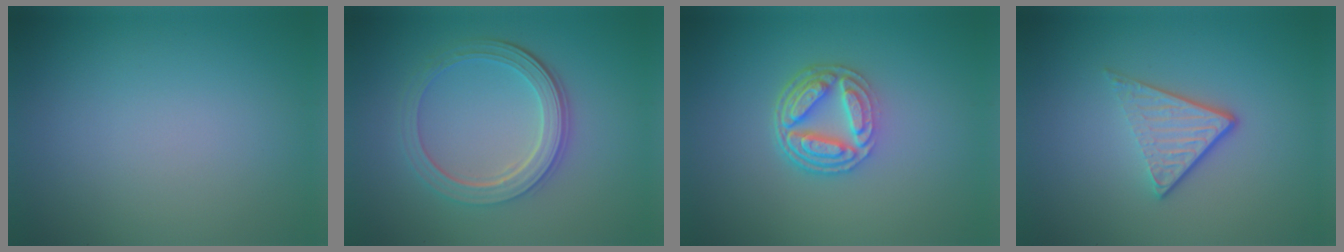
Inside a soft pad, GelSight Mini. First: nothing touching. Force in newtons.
{"total": 4.7, "press": 3.6, "slide": 2.9}
{"total": 5.0, "press": 3.7, "slide": 3.4}
{"total": 3.6, "press": 2.4, "slide": 2.7}